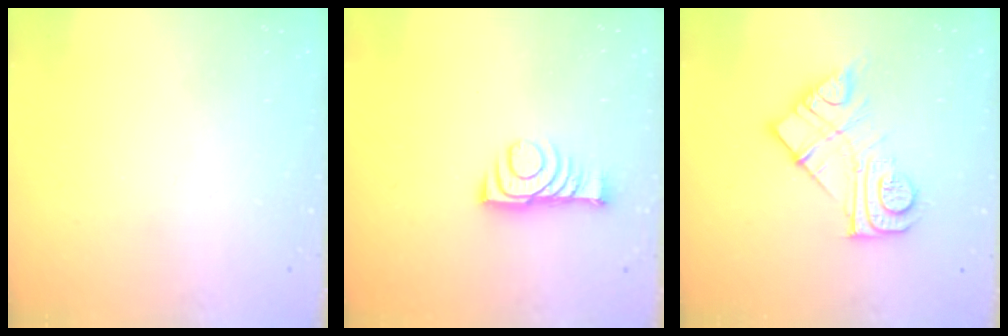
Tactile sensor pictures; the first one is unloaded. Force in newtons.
{"total": 9.4, "press": 9.4, "slide": 0.9}
{"total": 13.9, "press": 13.8, "slide": 0.9}